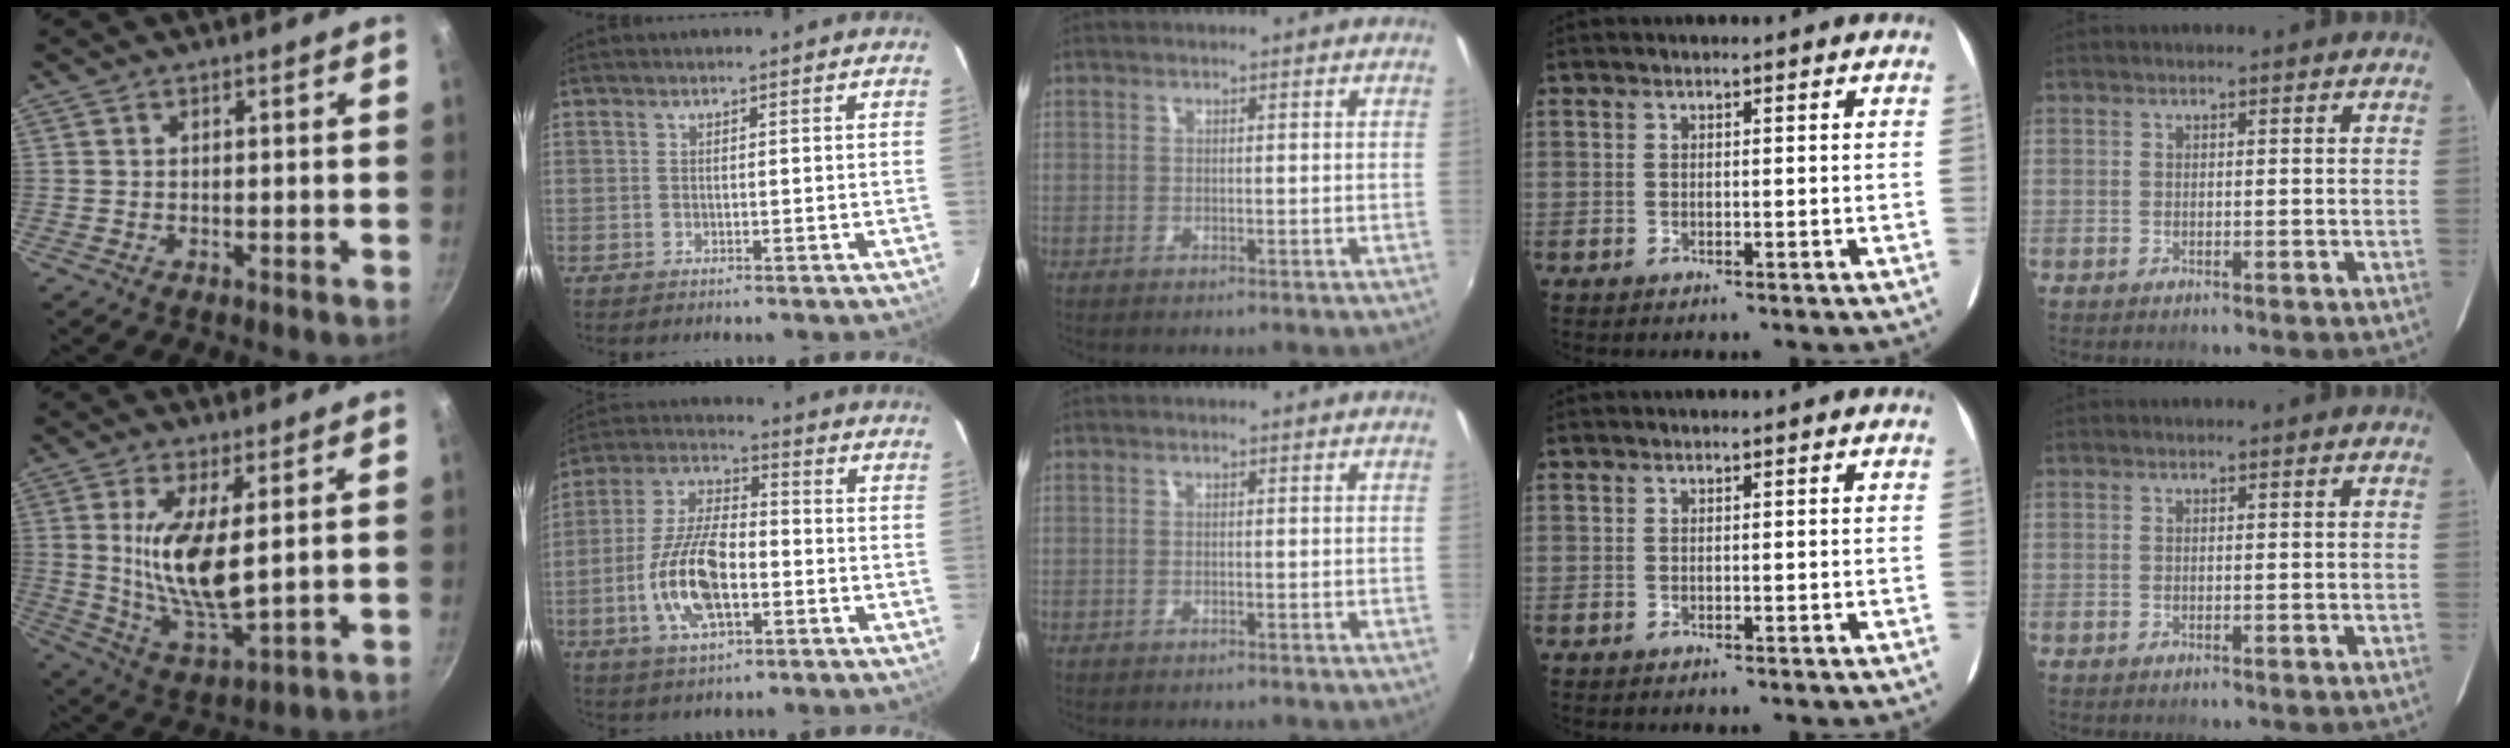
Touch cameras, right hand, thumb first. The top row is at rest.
{"thumb": {"total": 13.4, "force": [2.5, 4.7, 12.2], "torque": [-0.233, -0.026, 0.056]}, "index": {"total": 14.1, "force": [-4.2, 5.9, 12.1], "torque": [-0.256, 0.000, -0.078]}}